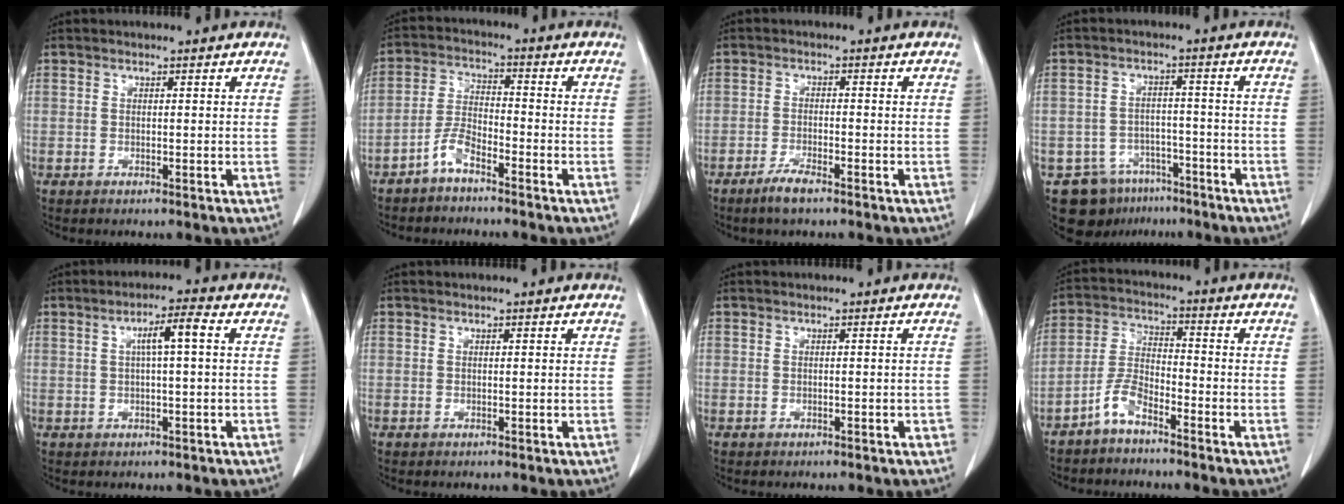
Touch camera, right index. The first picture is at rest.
{"total": 4.5, "force": [-3.4, 1.4, 2.5], "torque": [-0.056, 0.005, -0.072]}
{"total": 3.4, "force": [-2.5, 0.4, 2.2], "torque": [-0.047, -0.003, -0.050]}
{"total": 9.3, "force": [-6.0, 6.9, 1.8], "torque": [-0.030, 0.017, -0.086]}
{"total": 4.5, "force": [1.0, 0.2, 4.4], "torque": [-0.077, 0.010, 0.015]}
{"total": 0.0}
{"total": 0.8, "force": [-0.4, 0.4, 0.5], "torque": [0.000, 0.002, -0.005]}
{"total": 5.2, "force": [-3.9, 1.8, 2.8], "torque": [-0.067, 0.005, -0.083]}